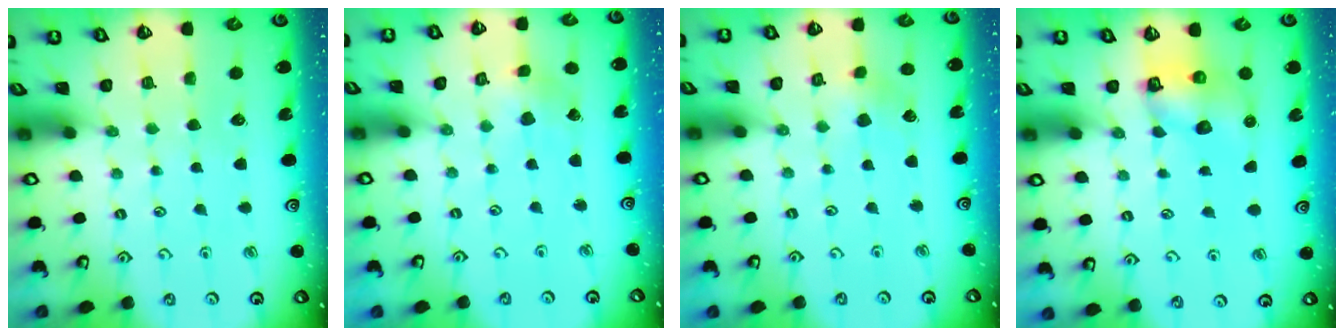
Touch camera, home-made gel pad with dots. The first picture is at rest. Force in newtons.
{"total": 2.3, "press": 2.3, "slide": 0.2}
{"total": 3.0, "press": 3.0, "slide": 0.3}
{"total": 7.1, "press": 7.1, "slide": 0.5}